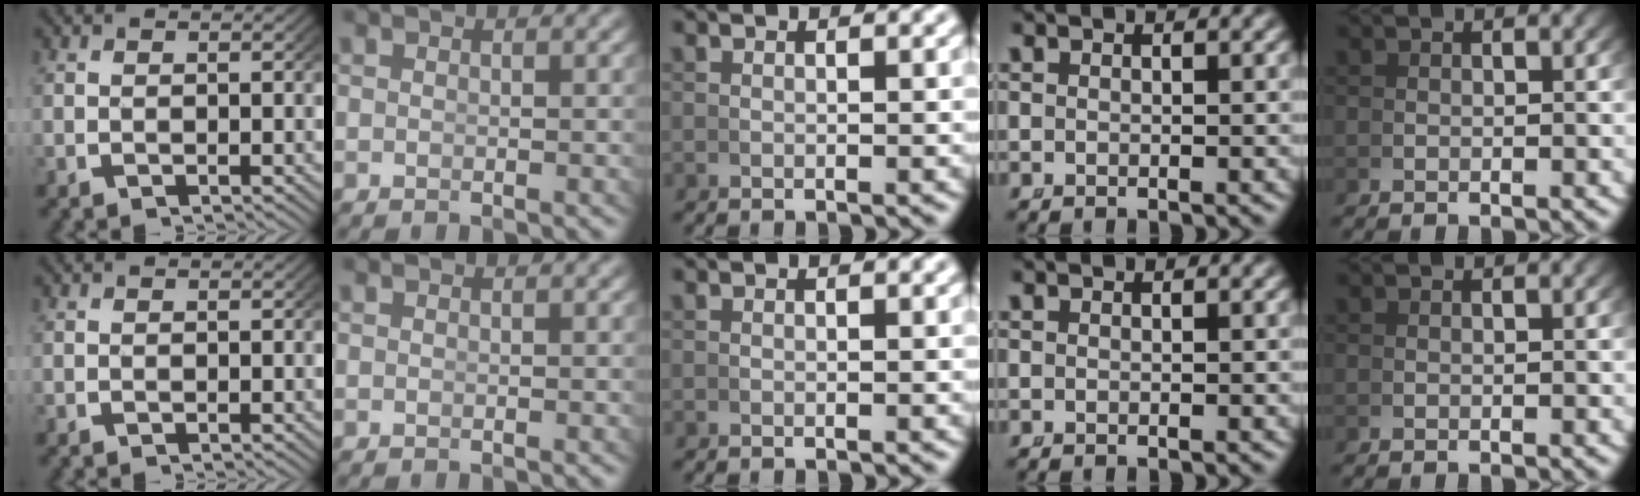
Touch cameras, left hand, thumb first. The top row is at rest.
{}